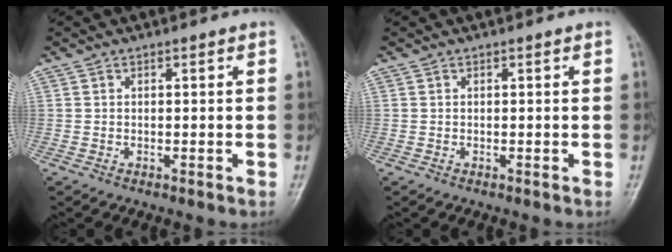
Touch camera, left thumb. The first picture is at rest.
{"total": 0.0}